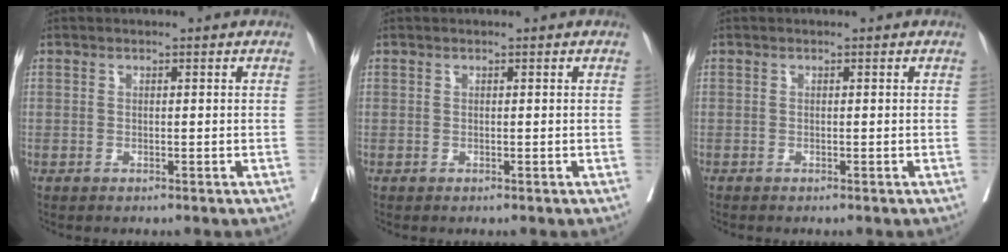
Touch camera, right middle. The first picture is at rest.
{"total": 0.0}
{"total": 0.6, "force": [0.0, -0.3, -0.6], "torque": [0.011, 0.002, -0.007]}